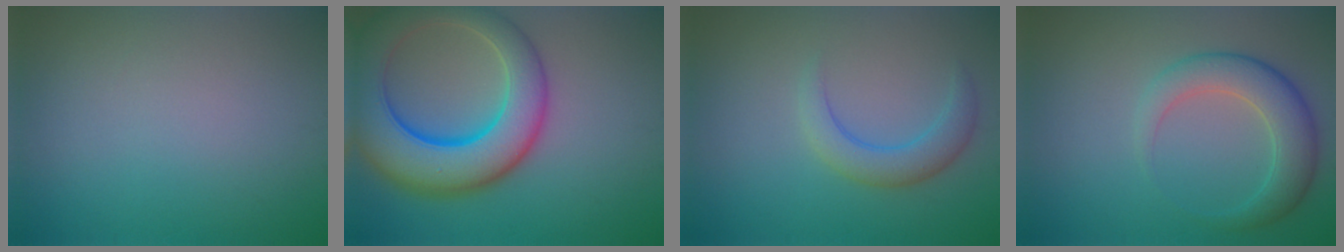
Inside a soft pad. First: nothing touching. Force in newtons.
{"total": 10.8, "press": 10.8, "slide": 0.6}
{"total": 3.0, "press": 2.9, "slide": 0.2}
{"total": 4.6, "press": 4.6, "slide": 0.3}